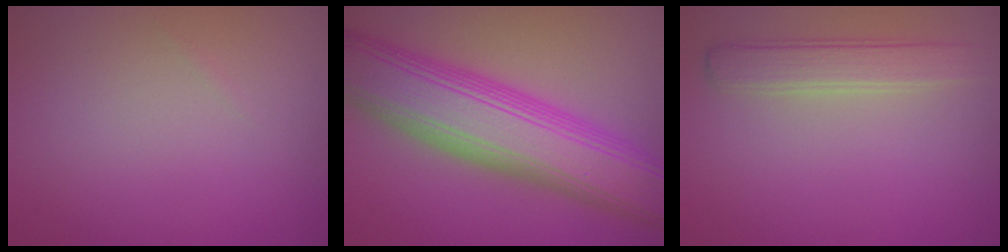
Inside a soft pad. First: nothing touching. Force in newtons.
{"total": 11.5, "press": 11.5, "slide": 0.3}
{"total": 2.8, "press": 2.8, "slide": 0.1}